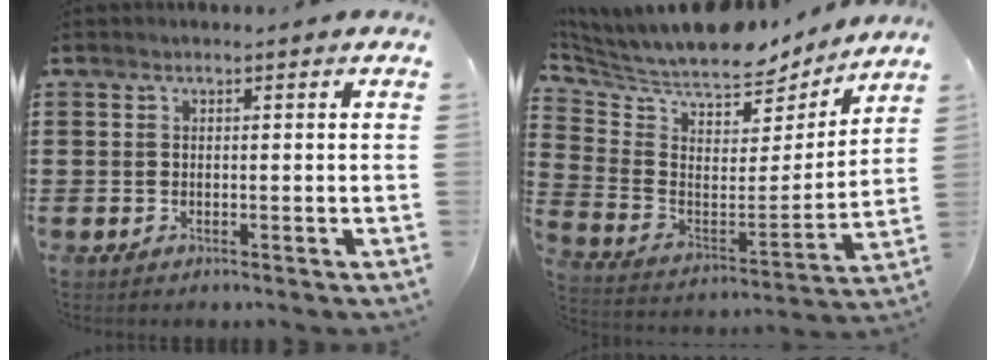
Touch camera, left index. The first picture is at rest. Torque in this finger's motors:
{"motor_torque": [2.14, 0.00, 0.85, 0.21]}